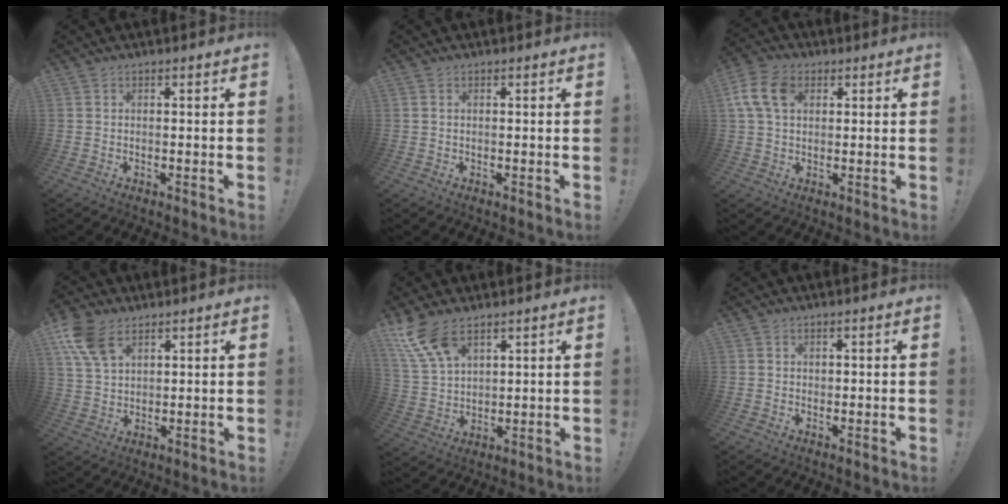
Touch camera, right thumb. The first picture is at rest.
{"total": 0.7, "force": [0.4, 0.3, 0.4], "torque": [-0.013, 0.003, 0.009]}
{"total": 10.6, "force": [3.2, 7.2, 7.2], "torque": [-0.136, 0.007, 0.064]}
{"total": 10.2, "force": [5.7, 5.9, 6.0], "torque": [-0.120, -0.014, 0.113]}
{"total": 10.9, "force": [7.3, 5.0, 6.4], "torque": [-0.135, -0.032, 0.142]}
{"total": 0.6, "force": [0.4, 0.5, 0.1], "torque": [-0.002, 0.001, 0.007]}